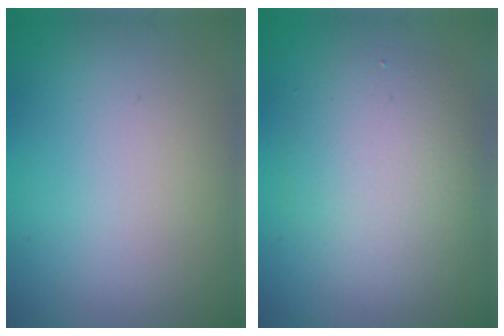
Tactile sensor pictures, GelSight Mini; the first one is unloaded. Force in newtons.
{"total": 4.3, "press": 4.3, "slide": 0.2}